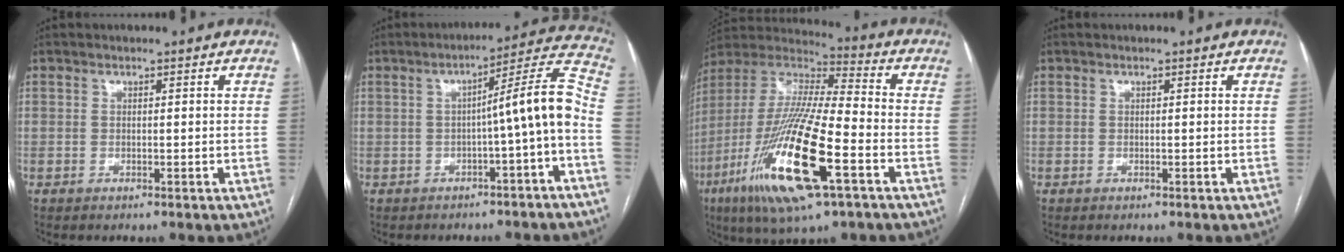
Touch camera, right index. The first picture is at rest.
{"total": 10.0, "force": [-2.5, -0.7, 9.7], "torque": [-0.127, 0.030, -0.037]}
{"total": 23.2, "force": [-9.1, 3.5, 21.1], "torque": [-0.460, -0.042, -0.167]}
{"total": 0.0}